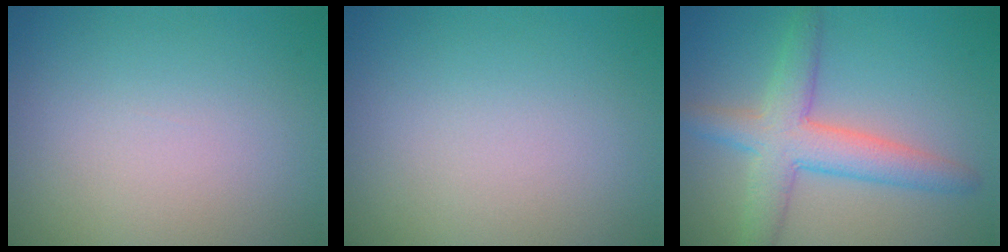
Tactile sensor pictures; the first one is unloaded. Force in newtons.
{"total": 0.0}
{"total": 5.4, "press": 5.3, "slide": 0.4}